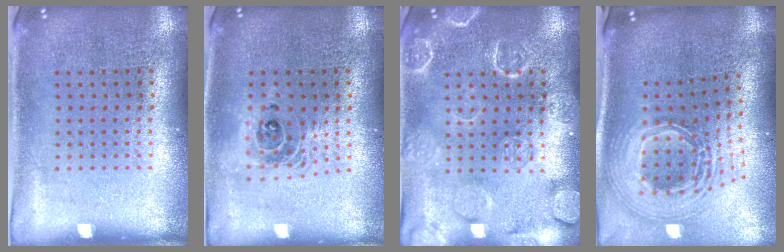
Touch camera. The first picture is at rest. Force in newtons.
{"total": 1.4, "press": 1.2, "slide": 0.8}
{"total": 4.5, "press": 4.4, "slide": 0.7}
{"total": 2.9, "press": 2.0, "slide": 2.1}